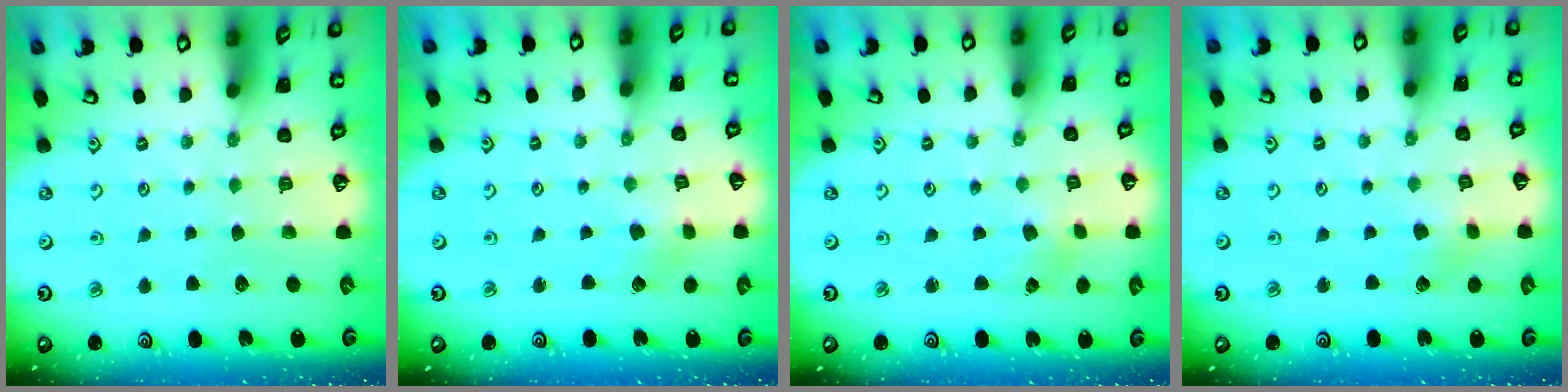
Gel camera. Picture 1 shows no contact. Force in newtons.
{"total": 2.3, "press": 2.3, "slide": 0.3}
{"total": 2.8, "press": 2.8, "slide": 0.3}
{"total": 2.6, "press": 2.6, "slide": 0.3}